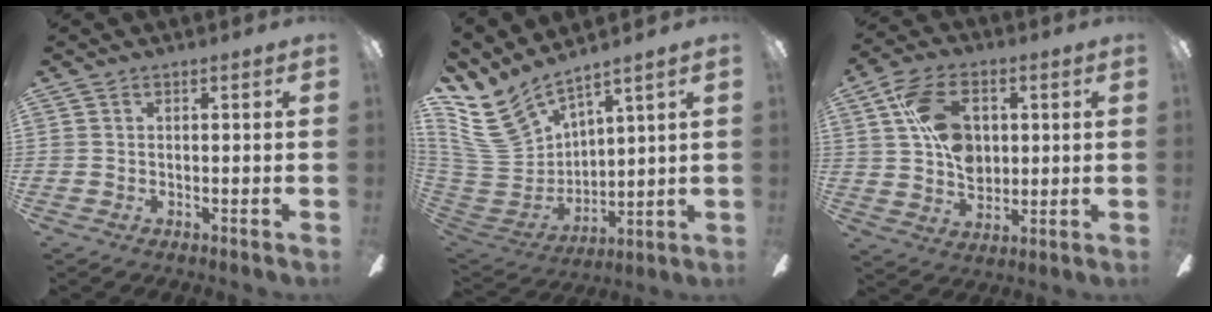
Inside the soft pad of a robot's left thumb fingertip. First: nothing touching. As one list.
[{"total": 14.2, "force": [9.9, 8.0, 6.2], "torque": [-0.166, -0.070, 0.192]}, {"total": 15.2, "force": [4.1, 10.3, 10.3], "torque": [-0.181, 0.016, 0.080]}]